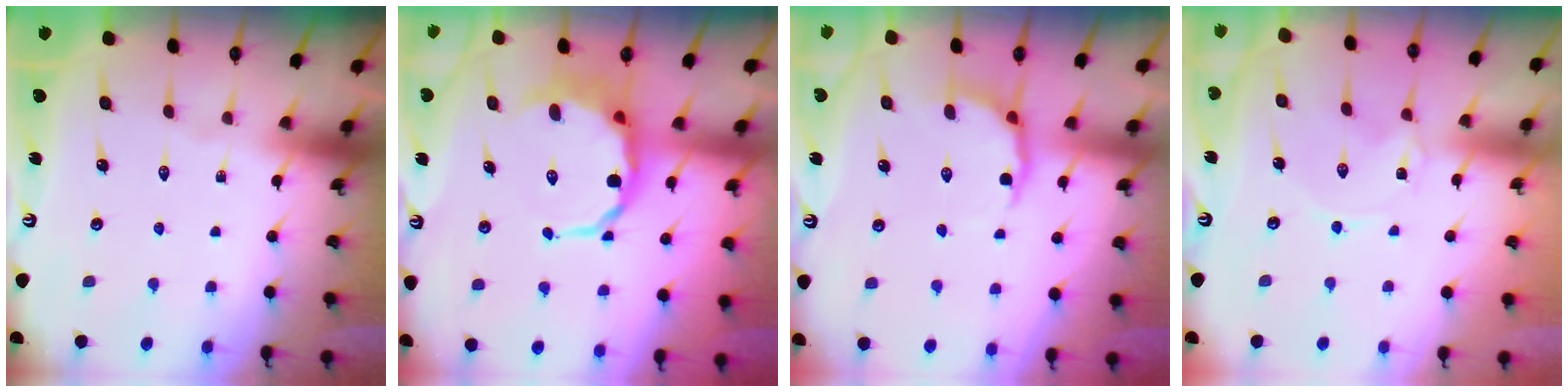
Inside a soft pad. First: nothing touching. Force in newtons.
{"total": 9.8, "press": 9.5, "slide": 2.4}
{"total": 4.9, "press": 4.2, "slide": 2.6}
{"total": 0.0}